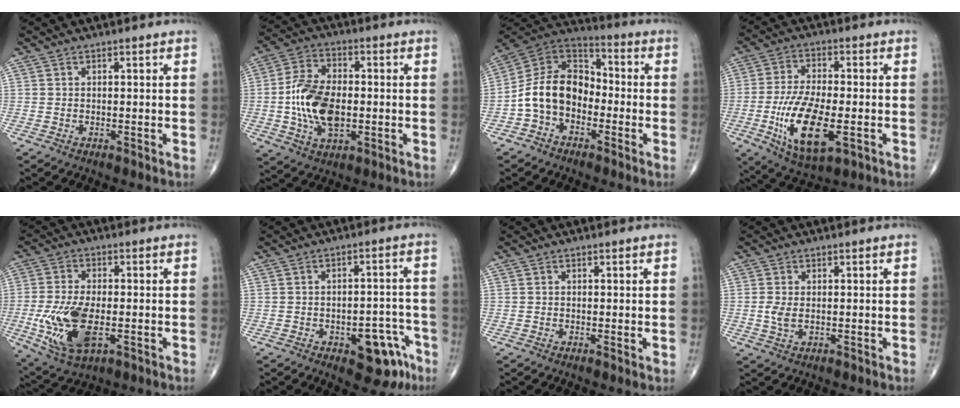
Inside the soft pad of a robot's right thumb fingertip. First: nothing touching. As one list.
[{"total": 13.8, "force": [-1.4, 7.9, 11.2], "torque": [-0.206, 0.009, -0.027]}, {"total": 12.9, "force": [-3.2, 9.5, 8.2], "torque": [-0.127, 0.055, -0.073]}, {"total": 15.2, "force": [-4.1, 6.4, 13.2], "torque": [-0.250, -0.004, -0.064]}, {"total": 13.3, "force": [-3.1, 6.5, 11.3], "torque": [-0.235, -0.004, -0.047]}, {"total": 10.0, "force": [-5.0, 5.0, 7.1], "torque": [-0.056, 0.041, -0.058]}, {"total": 0.6, "force": [0.0, 0.1, 0.5], "torque": [-0.011, -0.003, -0.003]}, {"total": 2.7, "force": [-0.1, 1.5, 2.2], "torque": [-0.056, -0.006, -0.003]}]